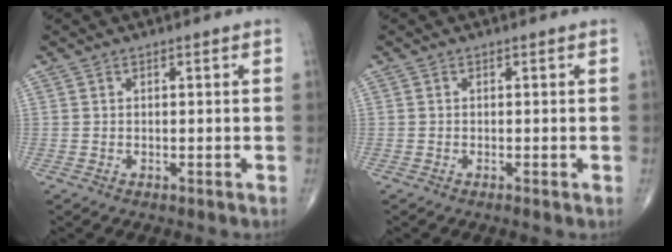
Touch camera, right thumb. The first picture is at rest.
{"total": 0.7, "force": [-0.3, 0.1, 0.6], "torque": [-0.016, -0.002, -0.008]}